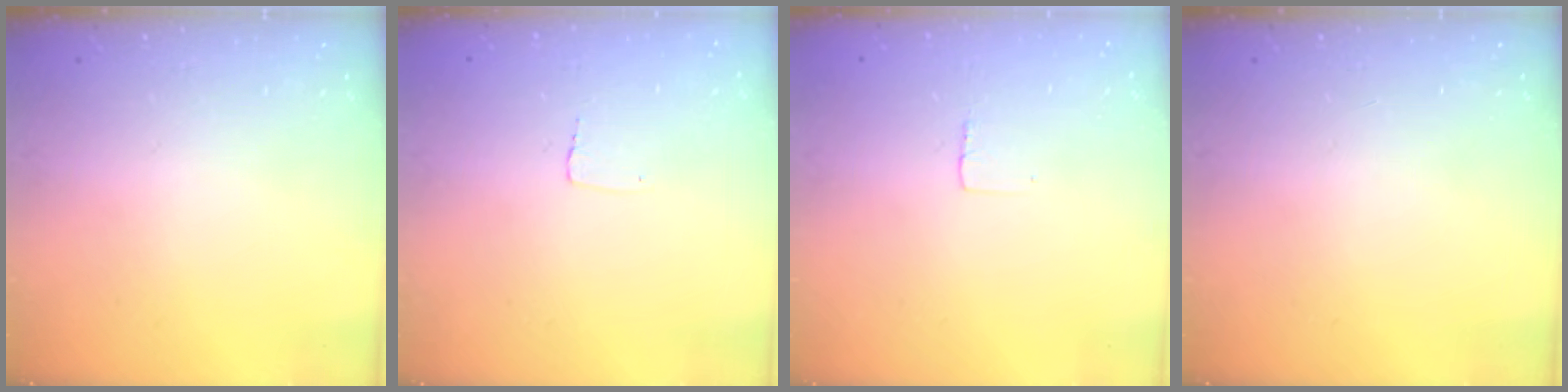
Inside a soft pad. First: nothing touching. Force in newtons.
{"total": 2.3, "press": 2.3, "slide": 0.1}
{"total": 2.3, "press": 2.3, "slide": 0.1}
{"total": 0.0}